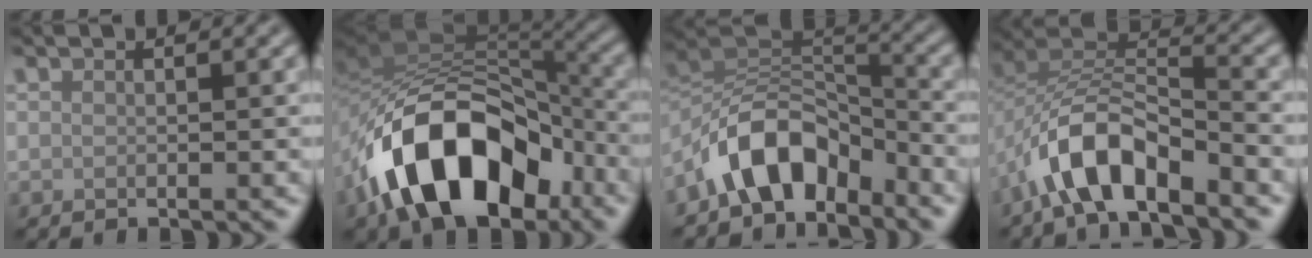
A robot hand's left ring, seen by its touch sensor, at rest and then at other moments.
{"total": 13.1, "force": [-6.4, 7.6, 8.6], "torque": [-0.137, 0.007, -0.118]}
{"total": 7.8, "force": [-5.3, 4.0, 4.0], "torque": [-0.051, 0.008, -0.105]}
{"total": 6.9, "force": [-4.4, 2.8, 4.6], "torque": [-0.079, 0.008, -0.085]}